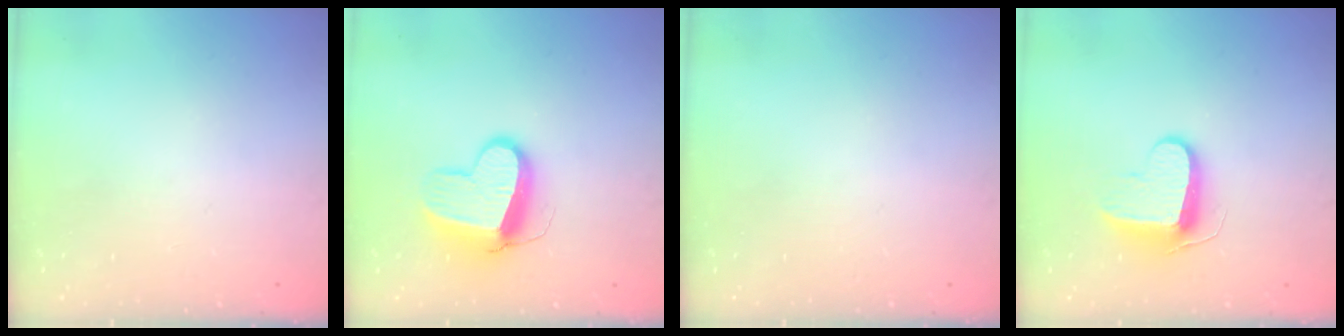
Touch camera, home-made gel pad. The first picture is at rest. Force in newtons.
{"total": 11.5, "press": 11.4, "slide": 1.3}
{"total": 0.0}
{"total": 9.4, "press": 9.4, "slide": 0.2}